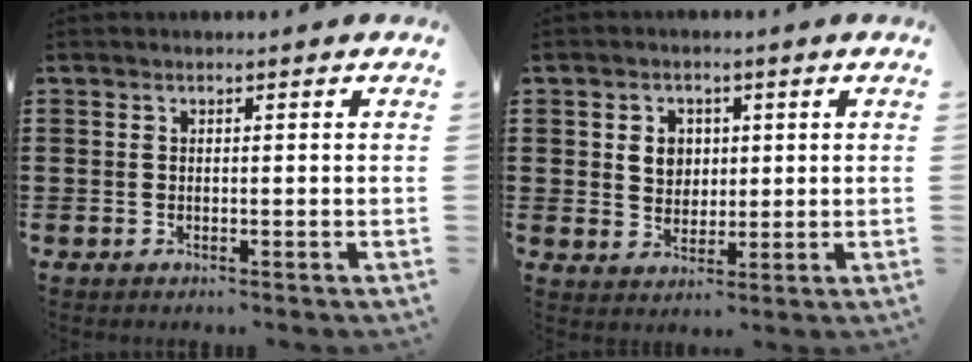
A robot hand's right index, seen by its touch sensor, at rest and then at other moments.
{"total": 3.9, "force": [0.9, 3.3, 1.7], "torque": [-0.038, 0.008, 0.012]}